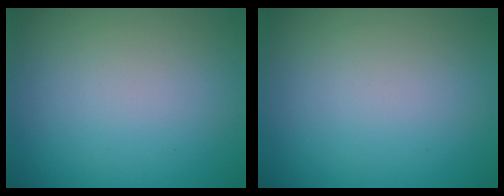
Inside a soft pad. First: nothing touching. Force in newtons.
{"total": 0.0}